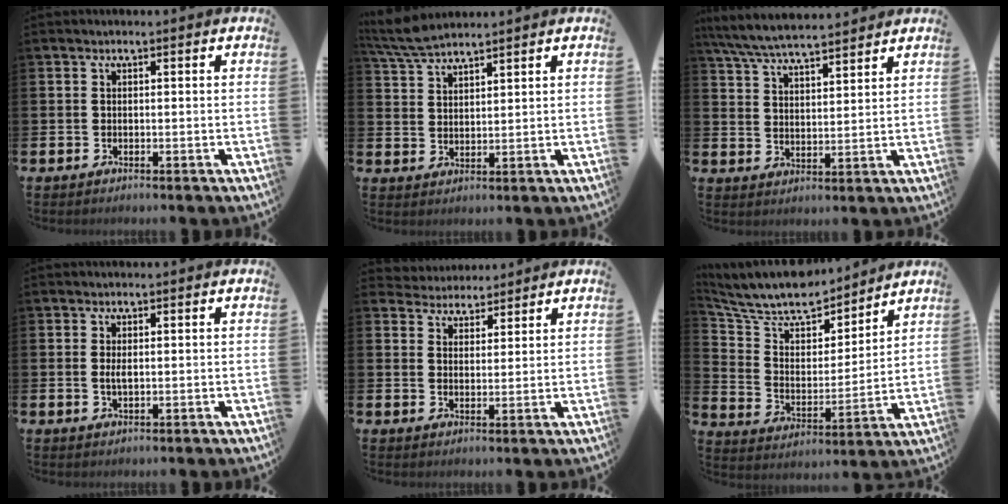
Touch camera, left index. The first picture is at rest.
{"total": 5.3, "force": [5.0, 0.7, 1.6], "torque": [-0.051, -0.016, 0.093]}
{"total": 6.7, "force": [6.5, 0.6, 1.8], "torque": [-0.061, -0.028, 0.117]}
{"total": 1.3, "force": [0.3, 0.4, 1.2], "torque": [-0.013, -0.002, 0.001]}
{"total": 4.0, "force": [3.7, 1.1, -0.7], "torque": [-0.009, -0.018, 0.069]}
{"total": 10.4, "force": [9.6, 3.1, 2.6], "torque": [-0.090, -0.073, 0.168]}